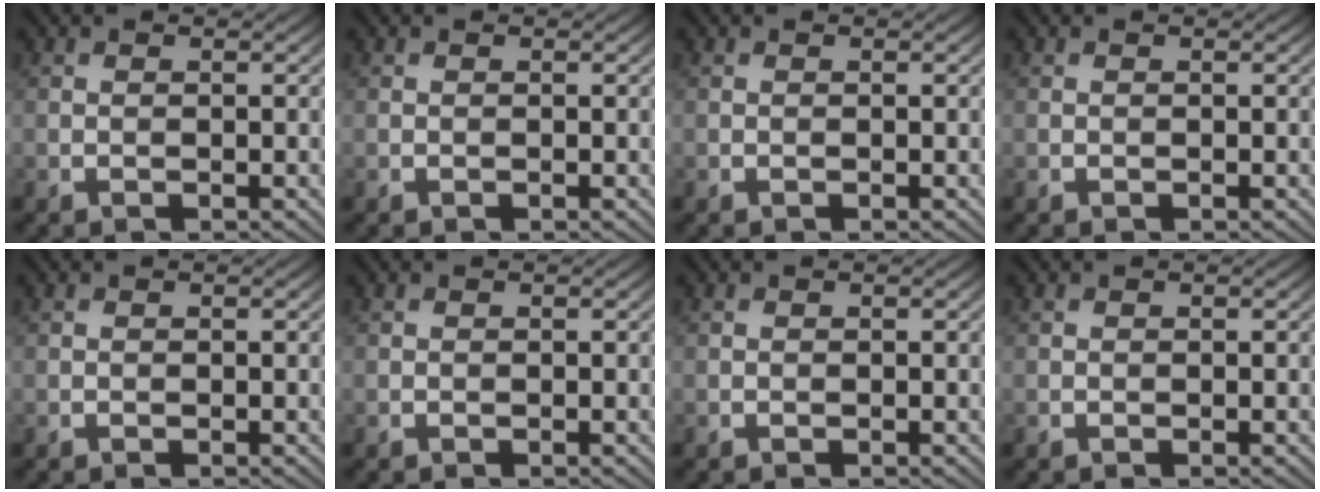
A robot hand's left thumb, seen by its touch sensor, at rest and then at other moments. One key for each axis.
{"total": 0.0}
{"total": 0.0}
{"total": 0.0}
{"total": 0.0}
{"total": 0.0}
{"total": 0.0}
{"total": 0.0}